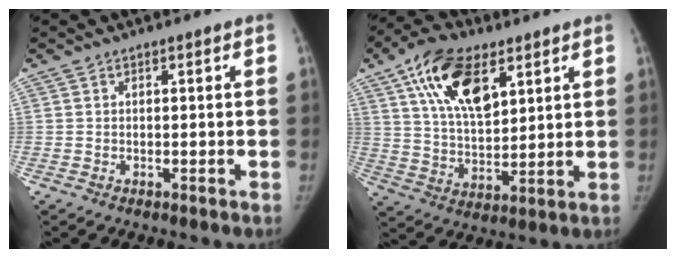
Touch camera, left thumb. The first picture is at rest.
{"total": 16.3, "force": [7.9, 8.1, 11.7], "torque": [-0.182, -0.024, 0.145]}